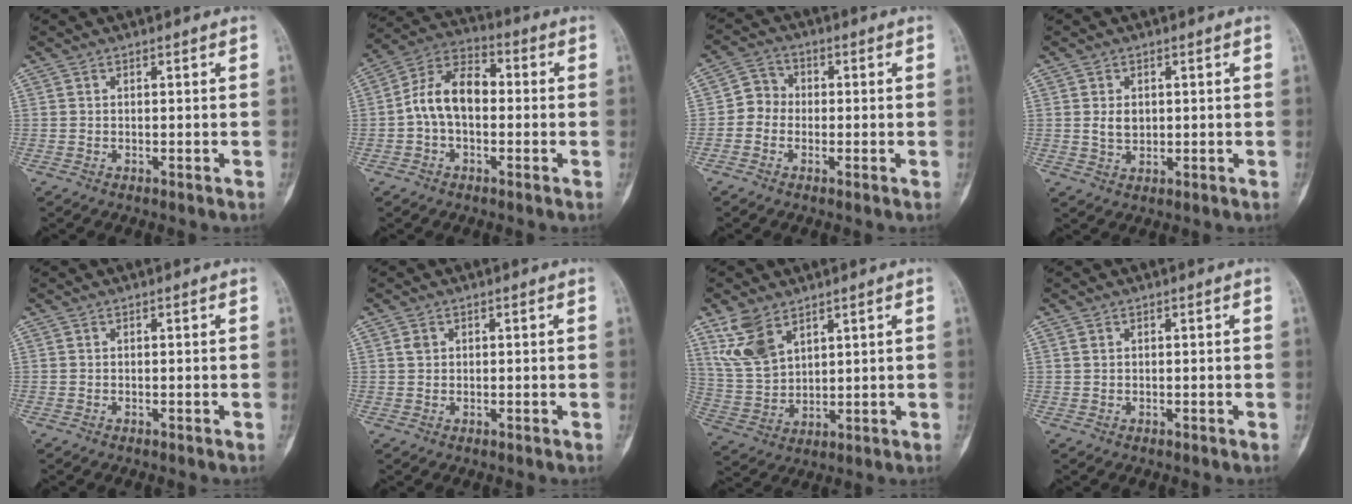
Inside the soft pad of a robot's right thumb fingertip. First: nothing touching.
{"total": 10.9, "force": [-0.6, 7.0, 8.3], "torque": [-0.136, 0.037, -0.023]}
{"total": 4.4, "force": [-0.9, 4.0, 1.7], "torque": [-0.006, 0.013, -0.032]}
{"total": 3.2, "force": [0.5, 2.4, 2.2], "torque": [-0.024, -0.004, 0.013]}
{"total": 0.0}
{"total": 1.4, "force": [0.5, 1.1, 0.7], "torque": [-0.007, 0.001, 0.010]}
{"total": 9.3, "force": [5.8, 5.1, 5.2], "torque": [-0.096, -0.020, 0.131]}
{"total": 0.8, "force": [0.4, 0.6, 0.4], "torque": [-0.008, 0.004, 0.010]}